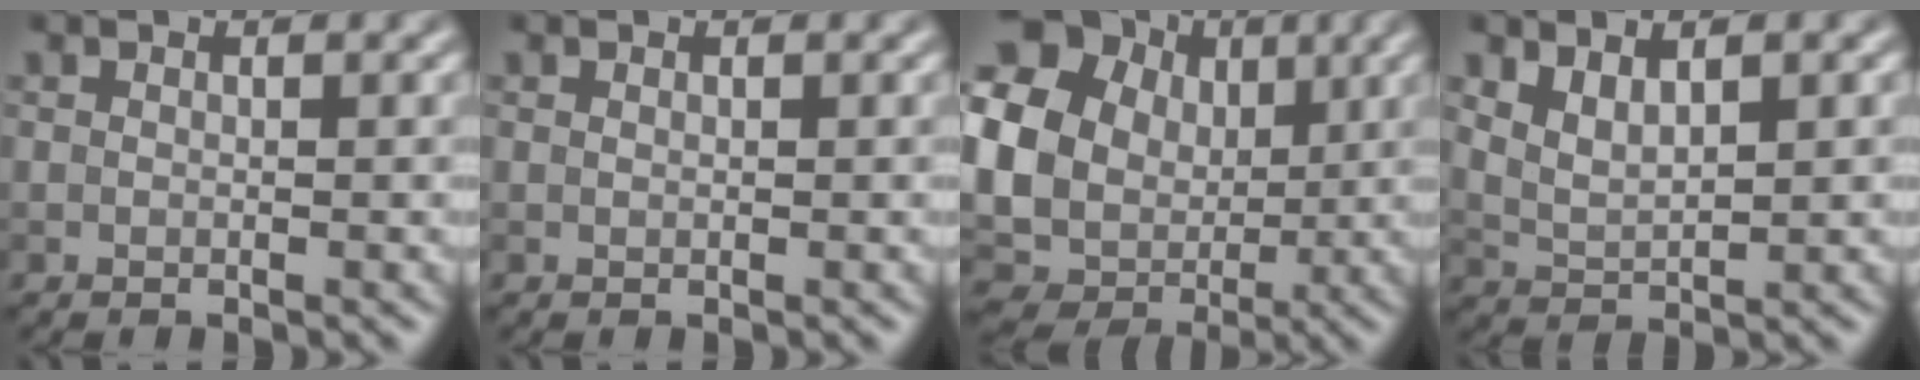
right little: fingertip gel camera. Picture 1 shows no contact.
{"total": 0.0}
{"total": 21.6, "force": [4.6, 18.9, 9.4], "torque": [-0.217, 0.015, 0.044]}
{"total": 3.1, "force": [1.5, 1.2, 2.5], "torque": [-0.054, -0.001, 0.032]}